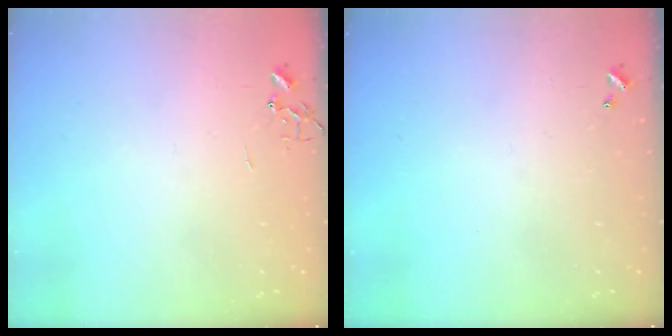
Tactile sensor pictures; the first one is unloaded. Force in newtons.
{"total": 0.0}